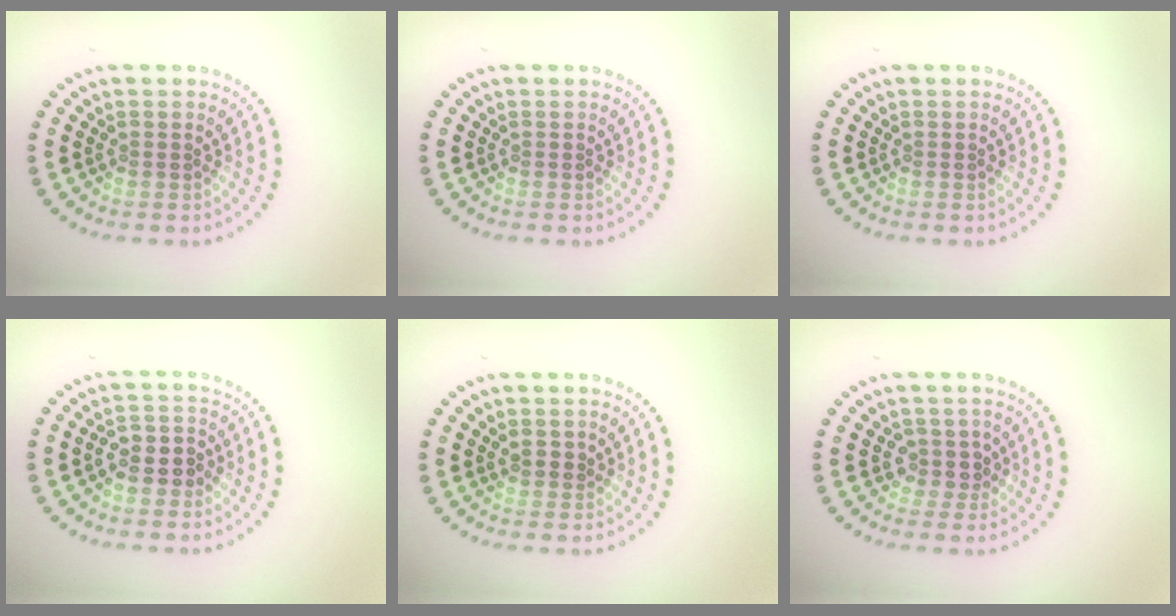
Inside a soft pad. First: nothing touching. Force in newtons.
{"total": 0.0}
{"total": 0.0}
{"total": 2.6, "press": 2.4, "slide": 0.9}
{"total": 0.9, "press": 0.7, "slide": 0.5}
{"total": 1.8, "press": 1.4, "slide": 1.2}